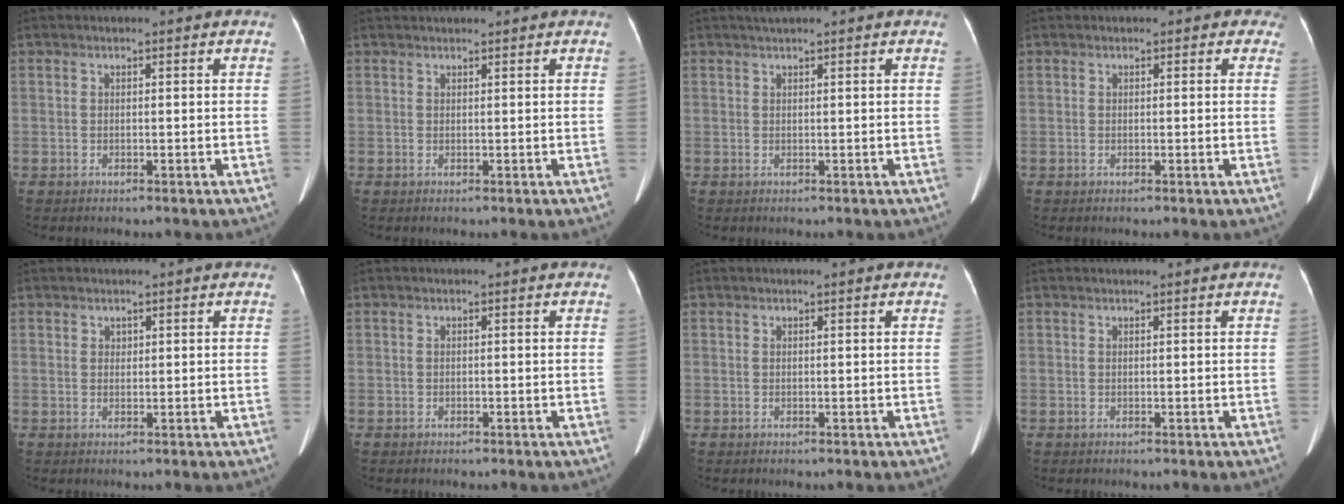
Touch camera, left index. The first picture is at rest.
{"total": 3.1, "force": [3.1, 0.2, 0.7], "torque": [-0.006, 0.027, 0.044]}
{"total": 1.2, "force": [1.0, -0.2, 0.8], "torque": [-0.013, 0.012, 0.023]}
{"total": 1.1, "force": [0.5, 1.0, 0.0], "torque": [0.016, -0.003, -0.010]}
{"total": 0.5, "force": [0.2, 0.5, 0.0], "torque": [0.002, -0.004, 0.003]}
{"total": 0.0}
{"total": 0.0}
{"total": 0.0}